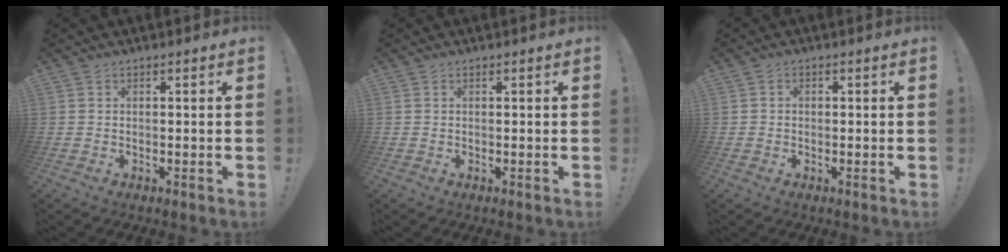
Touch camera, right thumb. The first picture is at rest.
{"total": 0.0}
{"total": 1.2, "force": [-0.5, 1.1, 0.4], "torque": [-0.010, 0.006, -0.009]}